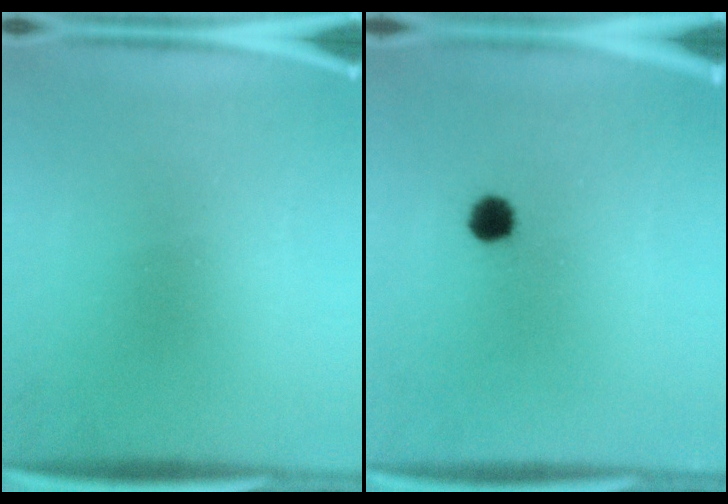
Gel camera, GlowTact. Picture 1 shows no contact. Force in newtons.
{"total": 3.7}